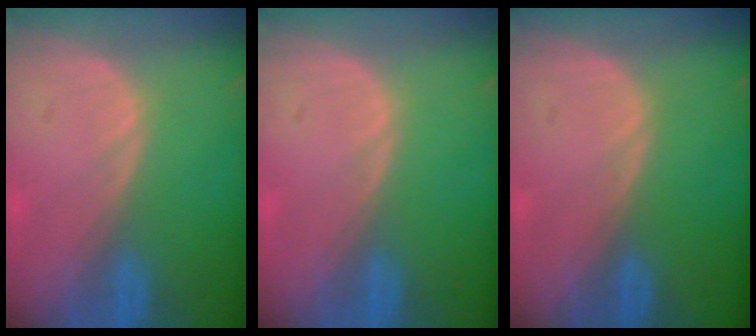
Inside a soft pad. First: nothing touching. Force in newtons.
{"total": 0.0}
{"total": 0.0}